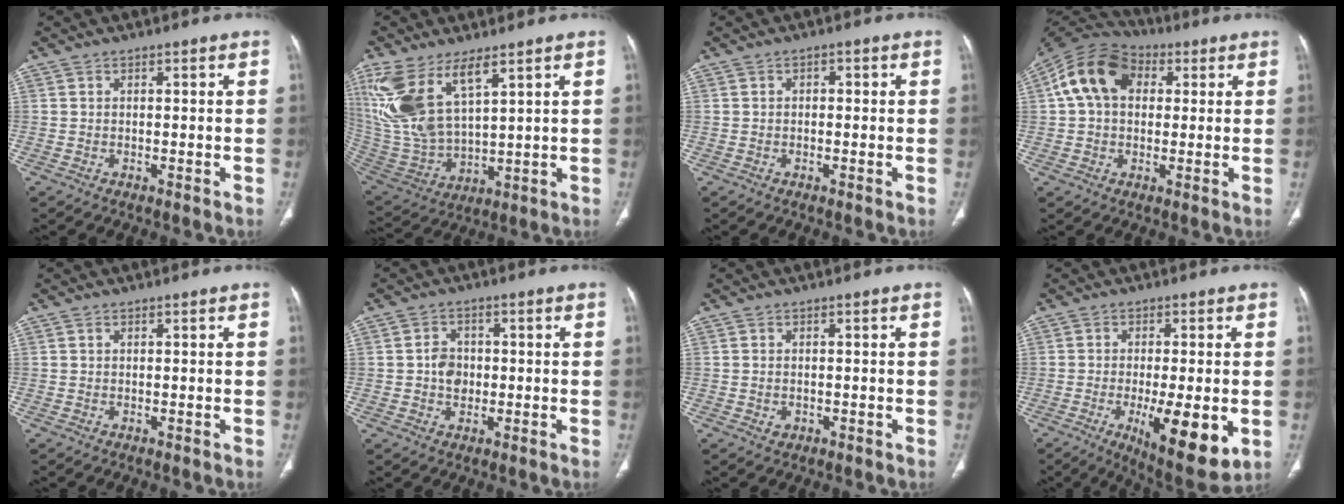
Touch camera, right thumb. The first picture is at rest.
{"total": 16.7, "force": [8.8, 7.2, 12.2], "torque": [-0.261, -0.031, 0.197]}
{"total": 1.0, "force": [0.1, 0.7, 0.7], "torque": [-0.005, 0.003, -0.003]}
{"total": 13.7, "force": [3.1, 9.8, 9.0], "torque": [-0.153, 0.030, 0.043]}
{"total": 0.0}
{"total": 4.3, "force": [-0.2, 3.5, 2.4], "torque": [-0.025, 0.007, -0.004]}
{"total": 1.3, "force": [-0.2, 1.1, 0.8], "torque": [-0.010, 0.002, 0.001]}
{"total": 13.8, "force": [-3.7, 4.3, 12.6], "torque": [-0.186, -0.023, -0.046]}